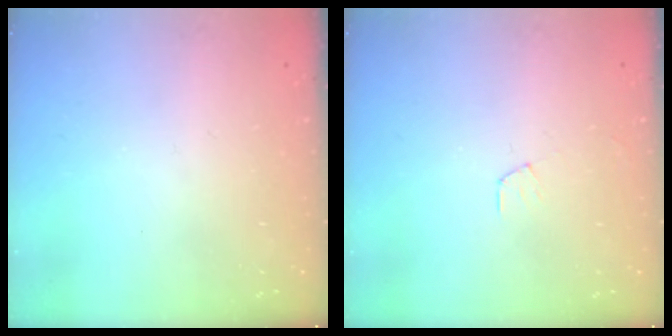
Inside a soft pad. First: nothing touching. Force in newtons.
{"total": 3.5, "press": 3.4, "slide": 0.4}